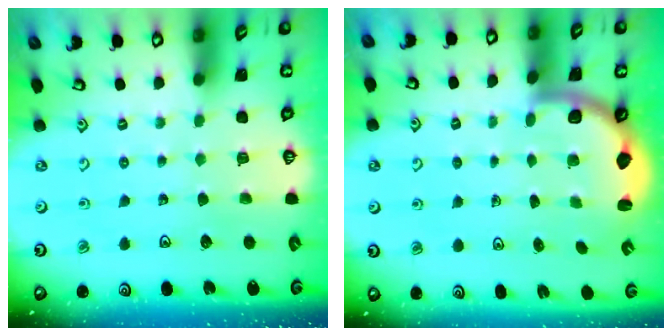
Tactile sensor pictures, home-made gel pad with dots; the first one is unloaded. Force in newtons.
{"total": 2.5, "press": 2.4, "slide": 0.7}